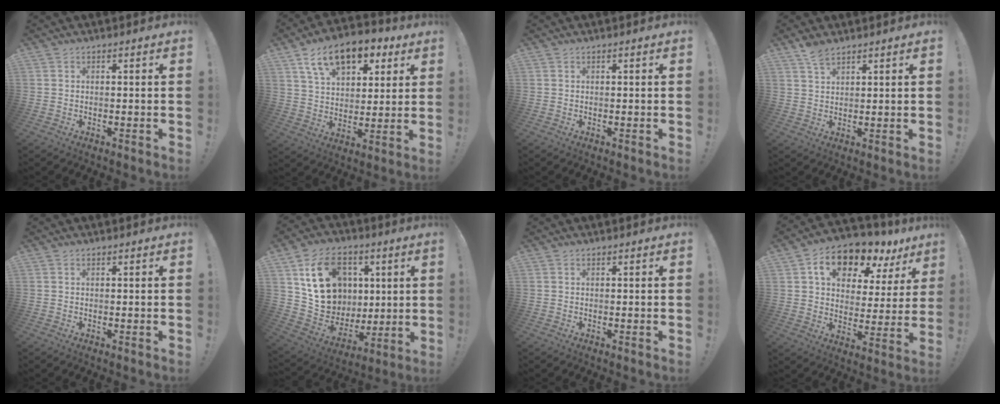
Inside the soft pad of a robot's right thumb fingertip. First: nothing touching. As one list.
[{"total": 15.2, "force": [8.6, 8.8, 8.9], "torque": [-0.145, -0.037, 0.156]}, {"total": 0.0}, {"total": 4.3, "force": [3.4, 1.4, 2.3], "torque": [-0.040, -0.018, 0.062]}, {"total": 0.0}, {"total": 20.5, "force": [7.3, 16.4, 10.0], "torque": [-0.162, -0.022, 0.164]}, {"total": 0.0}, {"total": 12.5, "force": [7.9, 7.0, 6.7], "torque": [-0.114, -0.048, 0.140]}]